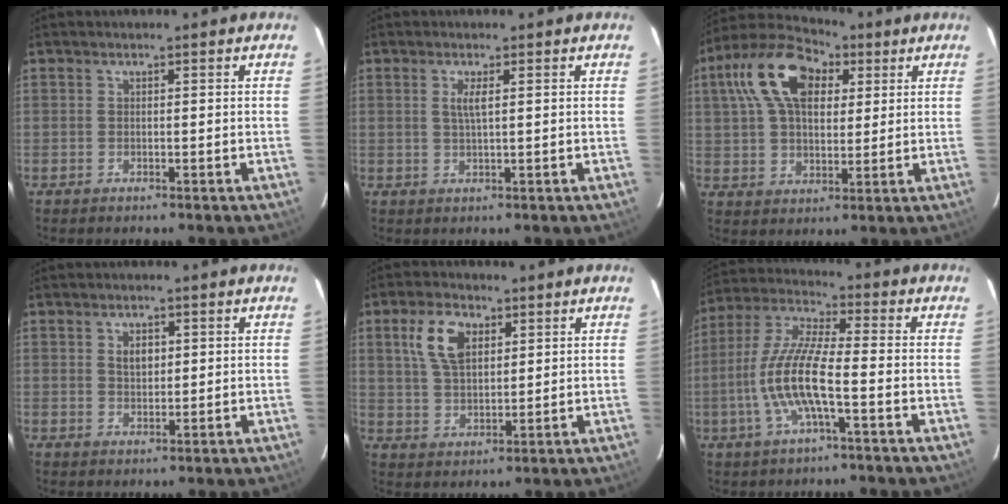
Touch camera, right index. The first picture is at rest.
{"total": 2.2, "force": [0.6, 0.2, 2.1], "torque": [-0.041, 0.001, 0.010]}
{"total": 17.1, "force": [6.6, 10.1, 12.2], "torque": [-0.246, 0.046, 0.109]}
{"total": 2.9, "force": [0.8, 1.9, 2.0], "torque": [-0.032, 0.005, 0.015]}
{"total": 8.6, "force": [3.6, 4.9, 6.1], "torque": [-0.124, 0.017, 0.073]}
{"total": 12.3, "force": [-3.5, 2.2, 11.6], "torque": [-0.243, 0.000, -0.071]}